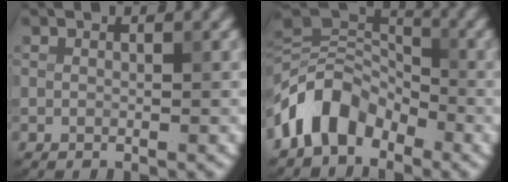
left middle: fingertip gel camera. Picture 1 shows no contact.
{"total": 7.0, "force": [-3.7, 4.5, 3.9], "torque": [-0.059, 0.009, -0.083]}